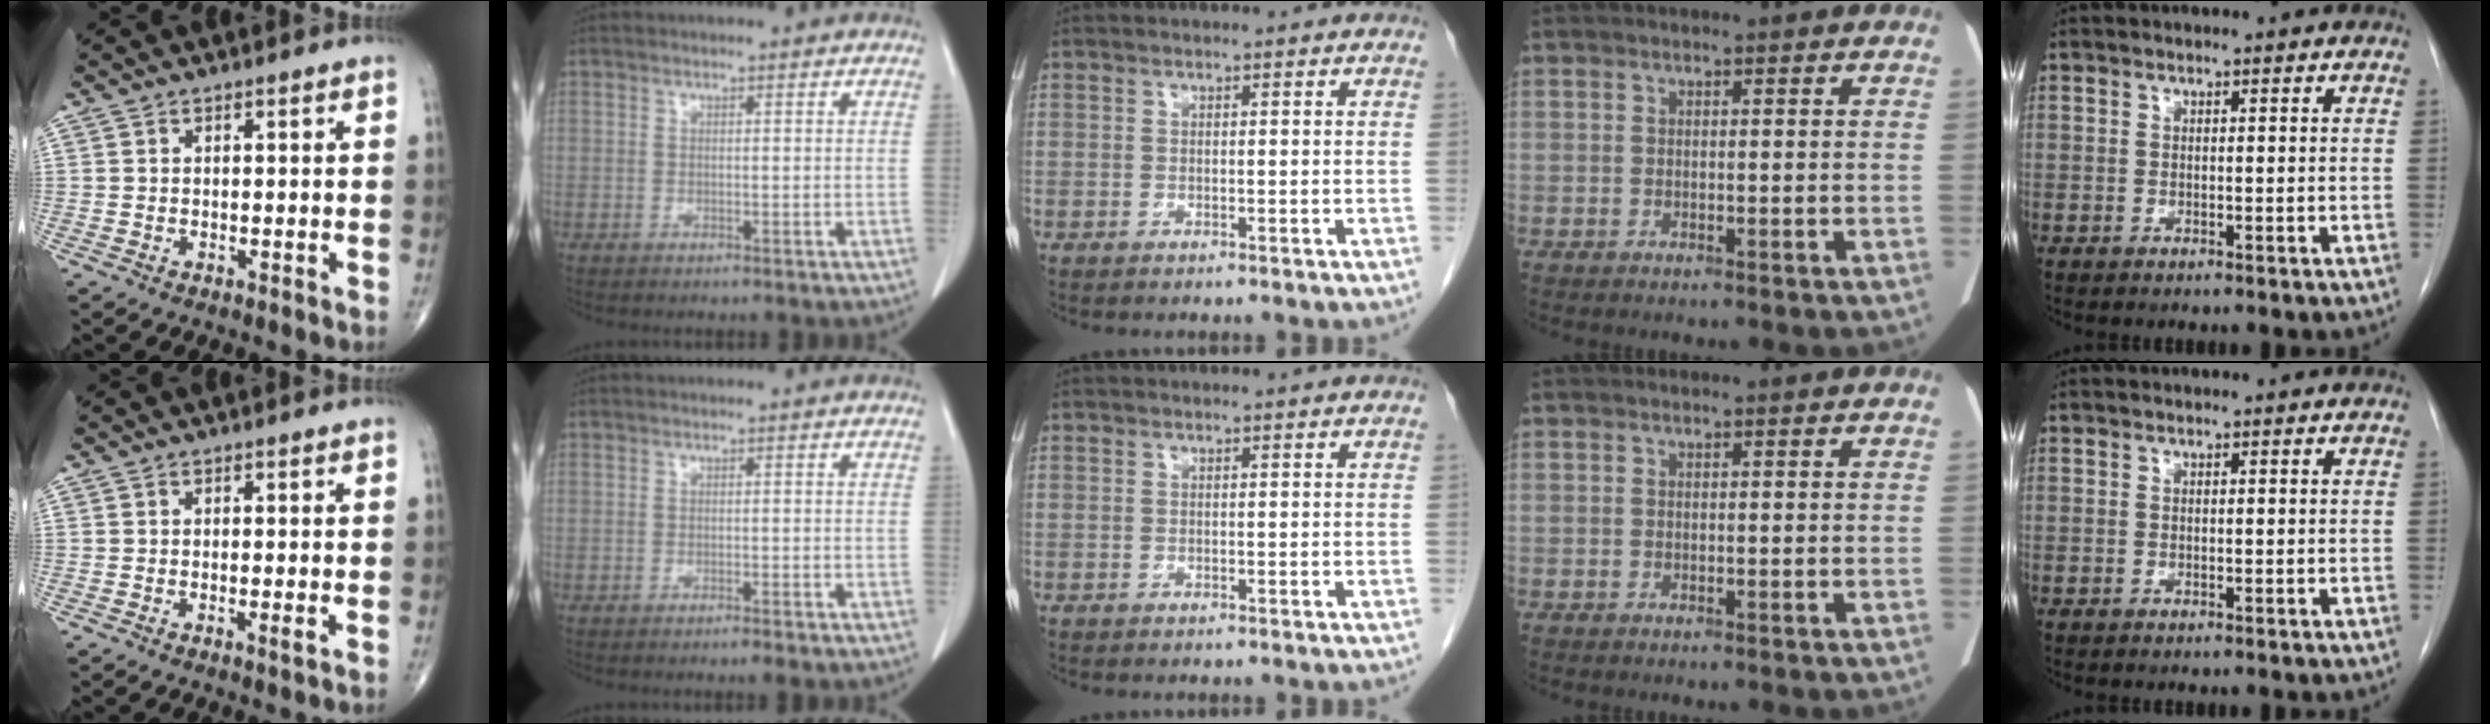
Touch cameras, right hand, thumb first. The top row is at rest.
{"thumb": {"total": 1.3, "force": [-0.3, 0.1, 1.2], "torque": [-0.023, -0.006, -0.008]}, "index": {"total": 1.2, "force": [-0.9, 0.0, 0.7], "torque": [-0.016, -0.002, -0.013]}}